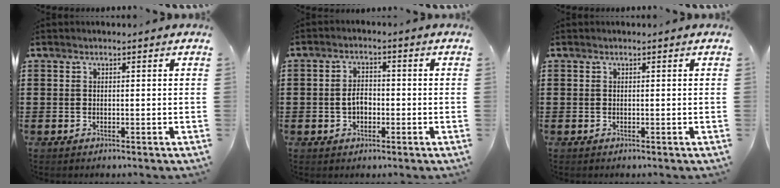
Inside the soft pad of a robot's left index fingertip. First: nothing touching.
{"total": 3.1, "force": [-0.5, 1.9, 2.3], "torque": [-0.046, 0.005, -0.012]}
{"total": 0.0}